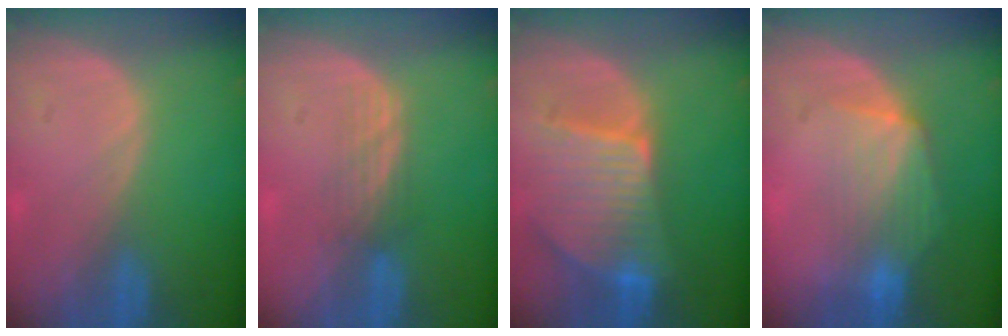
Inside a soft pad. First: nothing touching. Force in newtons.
{"total": 2.9, "press": 2.6, "slide": 1.3}
{"total": 9.5, "press": 8.4, "slide": 4.5}
{"total": 6.9, "press": 6.4, "slide": 2.7}